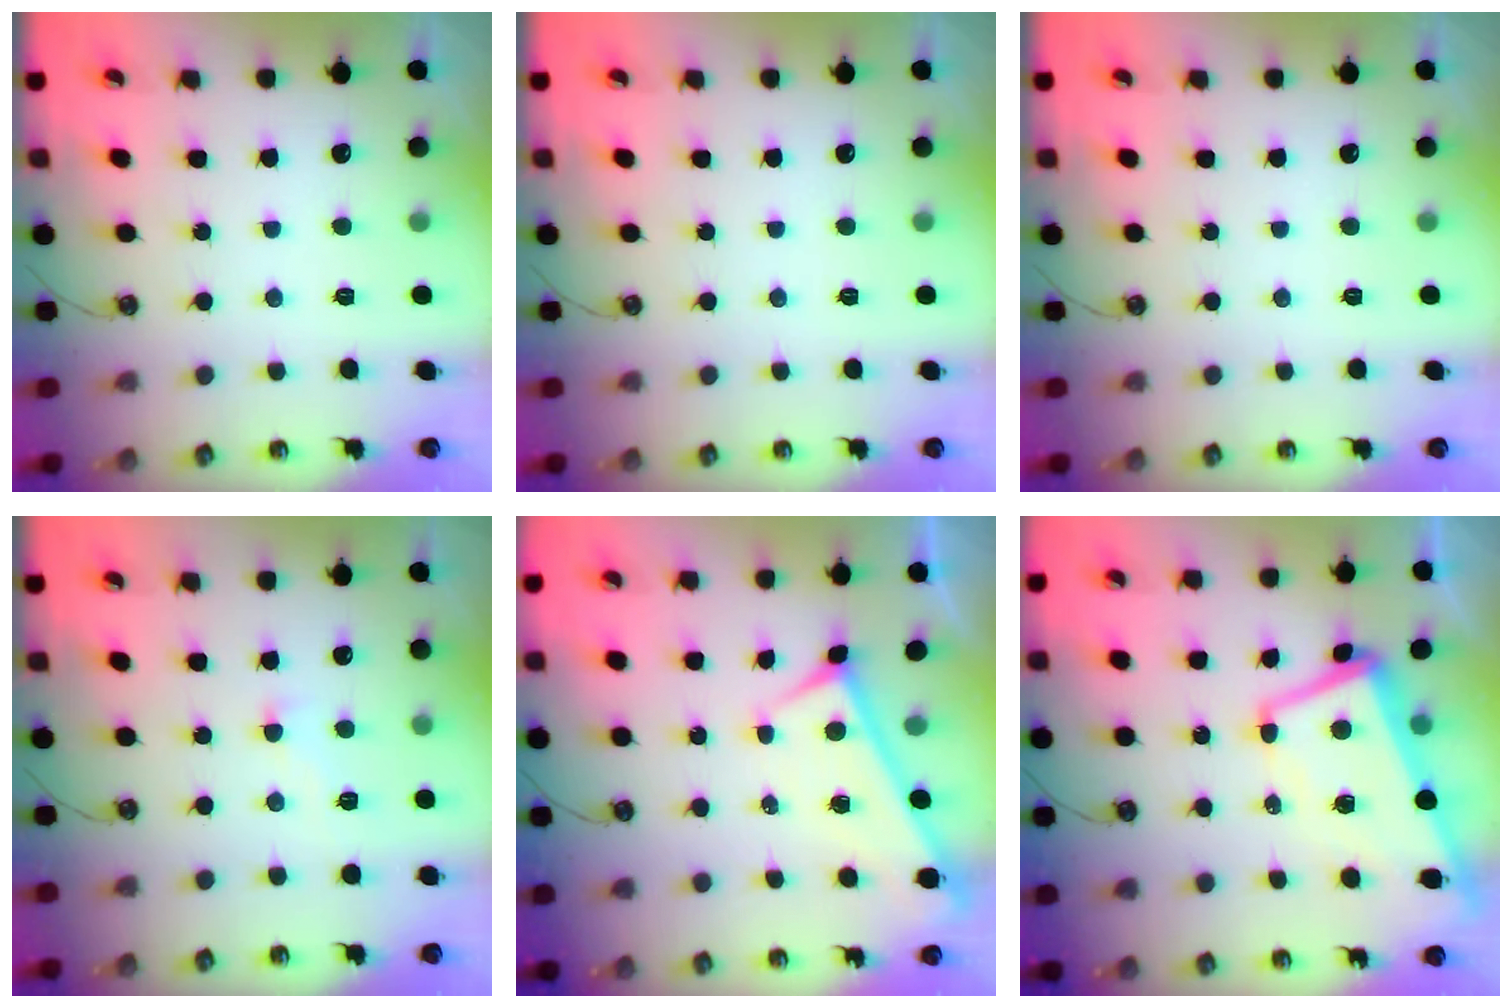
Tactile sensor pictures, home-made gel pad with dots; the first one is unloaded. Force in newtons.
{"total": 0.0}
{"total": 0.0}
{"total": 0.8, "press": 0.8, "slide": 0.3}
{"total": 0.0}
{"total": 2.3, "press": 2.0, "slide": 1.0}